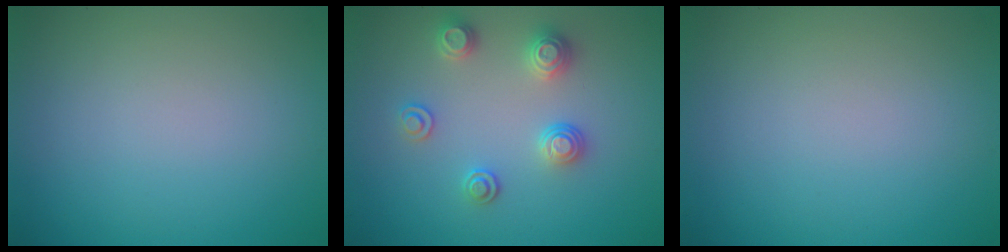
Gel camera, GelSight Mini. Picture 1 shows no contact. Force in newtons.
{"total": 2.6, "press": 2.6, "slide": 0.2}
{"total": 0.0}